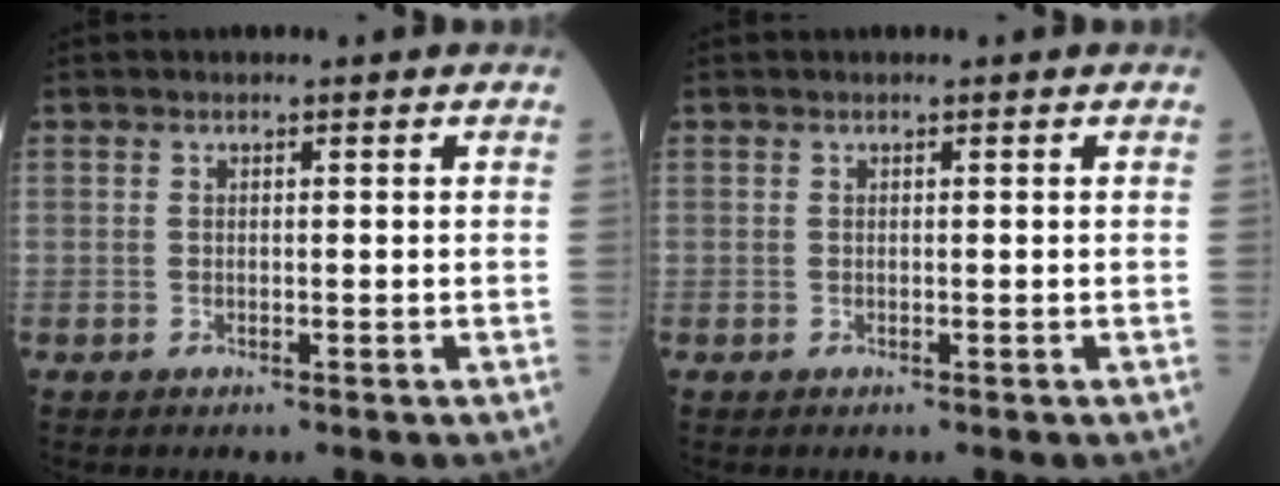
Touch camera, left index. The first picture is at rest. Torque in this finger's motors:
{"motor_torque": [0.00, 0.00, -0.03, 0.00]}